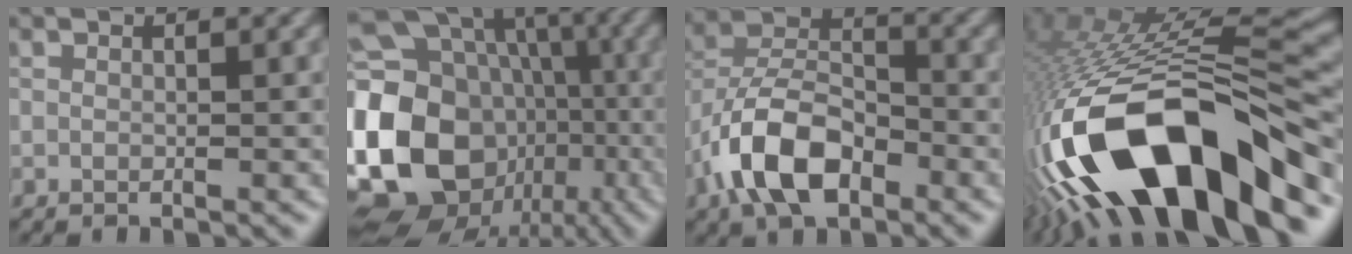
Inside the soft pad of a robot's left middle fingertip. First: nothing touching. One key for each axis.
{"total": 21.8, "fx": -3.1, "fy": 18.5, "fz": 11.2, "tx": -0.249, "ty": -0.005, "tz": -0.065}
{"total": 7.6, "fx": -3.9, "fy": 4.1, "fz": 5.1, "tx": -0.093, "ty": 0.008, "tz": -0.081}
{"total": 16.5, "fx": -7.6, "fy": 6.1, "fz": 13.4, "tx": -0.253, "ty": 0.001, "tz": -0.107}